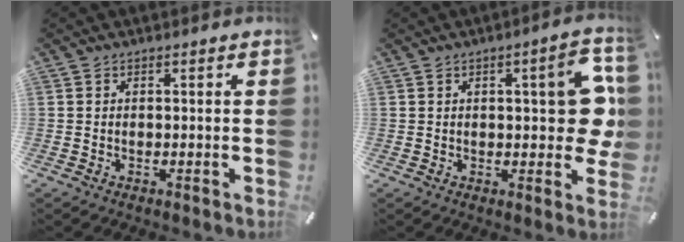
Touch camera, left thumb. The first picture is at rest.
{"total": 12.2, "force": [1.5, 4.9, 11.1], "torque": [-0.127, -0.008, 0.021]}